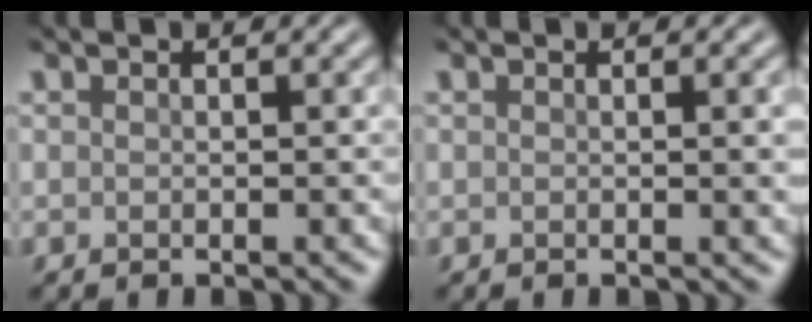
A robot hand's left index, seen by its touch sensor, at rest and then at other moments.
{"total": 2.2, "force": [0.1, 0.6, 2.1], "torque": [-0.018, 0.002, -0.003]}